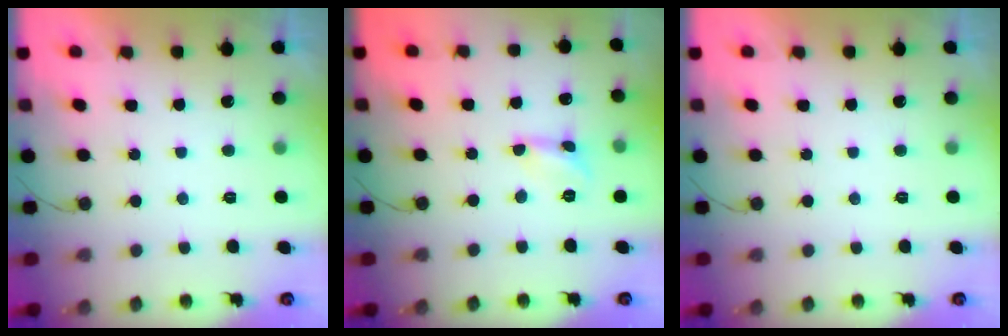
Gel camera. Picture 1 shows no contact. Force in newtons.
{"total": 2.3, "press": 2.3, "slide": 0.2}
{"total": 0.0}